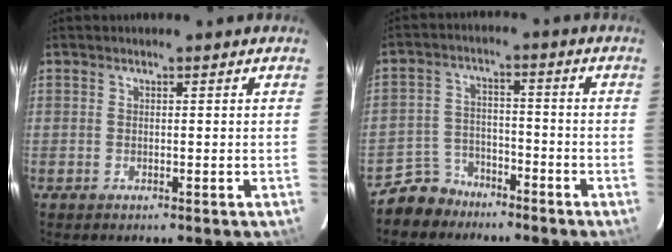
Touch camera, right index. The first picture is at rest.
{"total": 7.2, "force": [-5.9, 4.1, 0.7], "torque": [-0.035, 0.016, -0.099]}